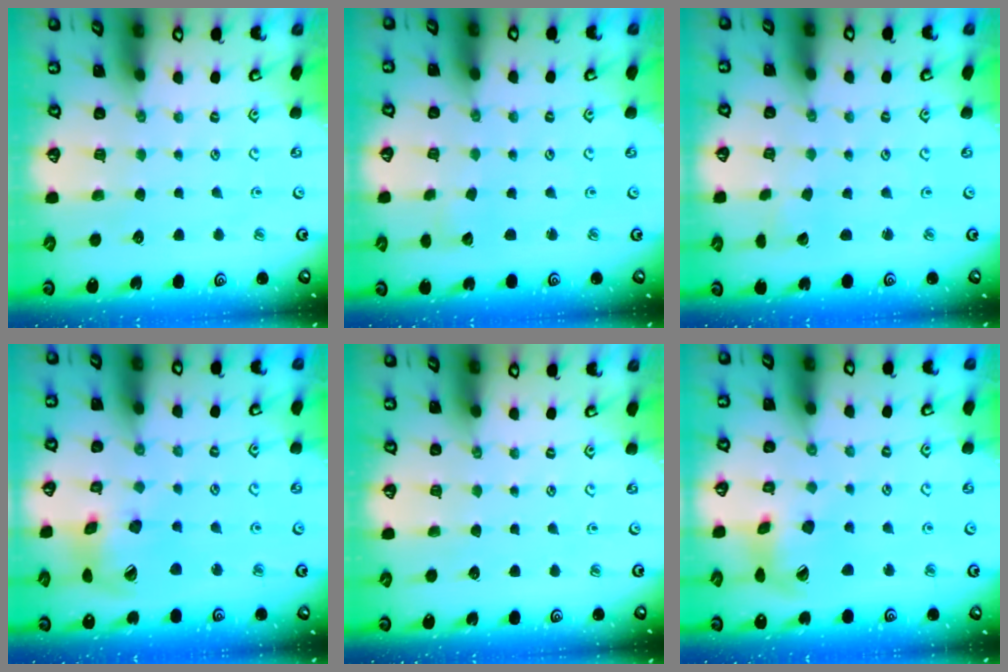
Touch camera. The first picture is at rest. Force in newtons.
{"total": 2.5, "press": 2.5, "slide": 0.4}
{"total": 1.7, "press": 1.7, "slide": 0.1}
{"total": 14.6, "press": 14.4, "slide": 2.3}
{"total": 0.0}
{"total": 13.1, "press": 13.0, "slide": 1.8}